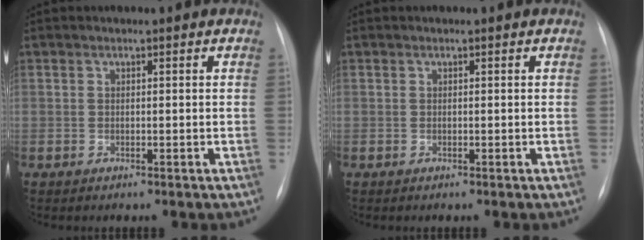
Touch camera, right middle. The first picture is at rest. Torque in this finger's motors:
{"motor_torque": [0.00, 0.00, 0.00, 0.00]}